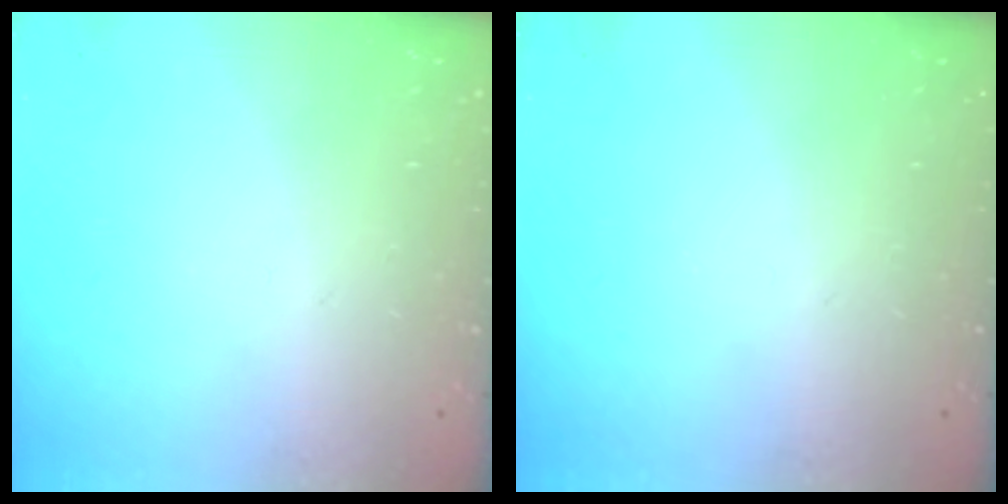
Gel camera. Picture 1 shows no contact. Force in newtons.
{"total": 0.0}